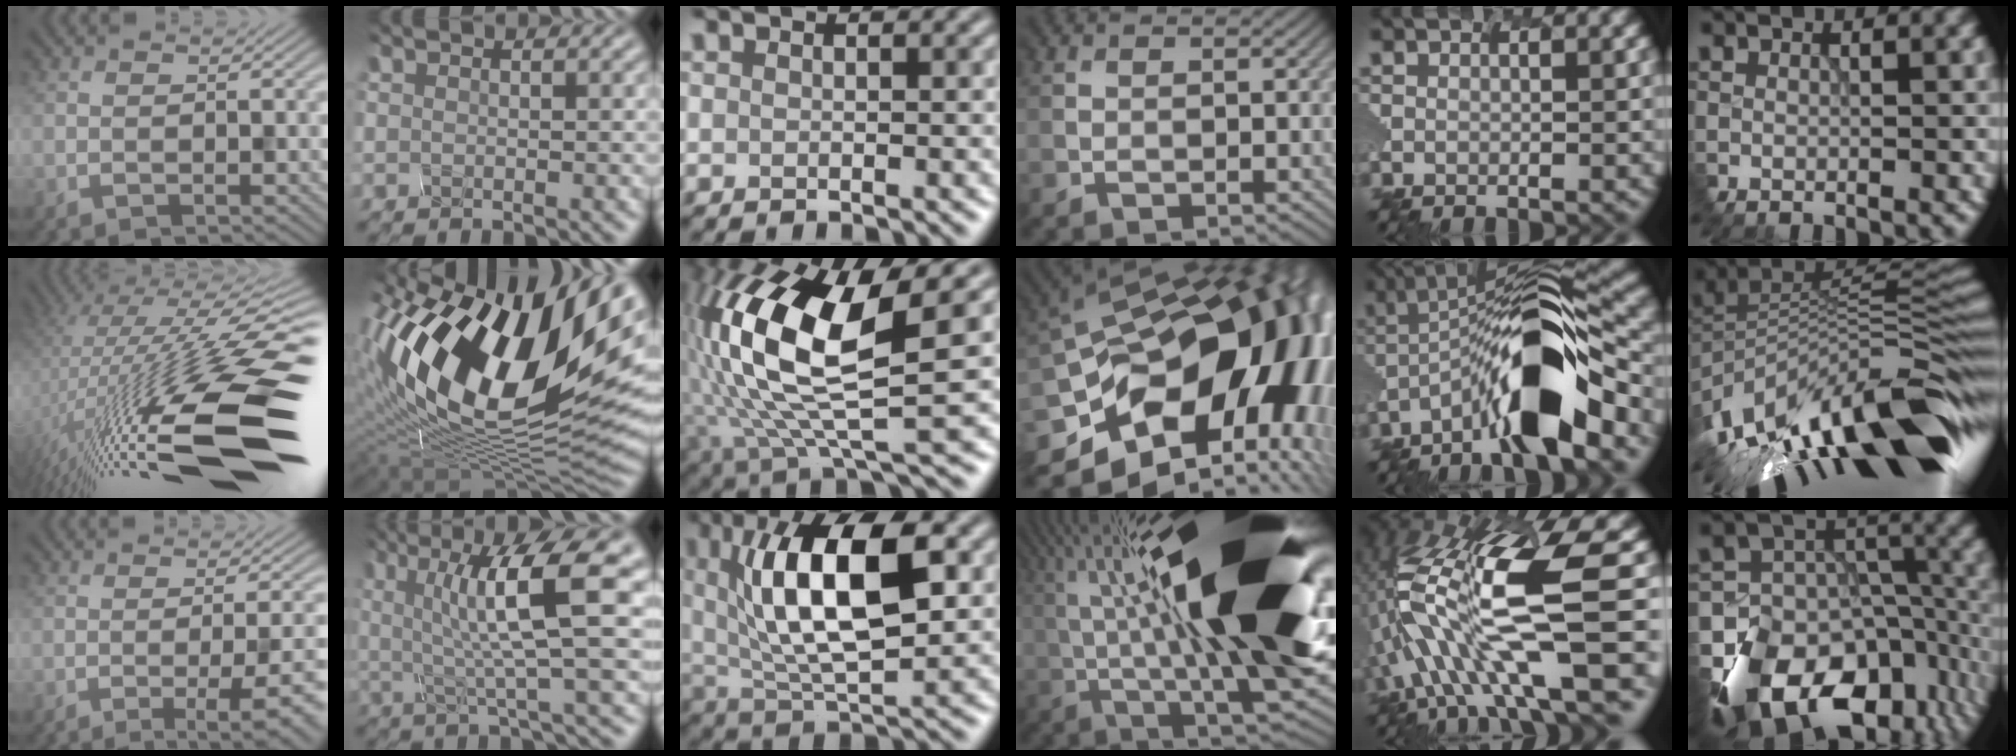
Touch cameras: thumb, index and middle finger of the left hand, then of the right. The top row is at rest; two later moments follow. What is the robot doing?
{"motion": "disassemble", "object": "hinged tin"}